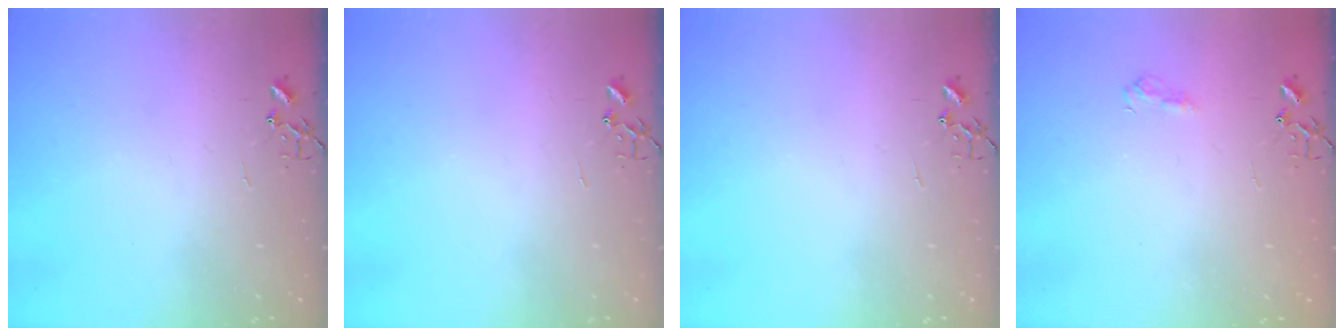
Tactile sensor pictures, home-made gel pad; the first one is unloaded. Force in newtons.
{"total": 0.0}
{"total": 0.0}
{"total": 7.3, "press": 7.2, "slide": 0.8}